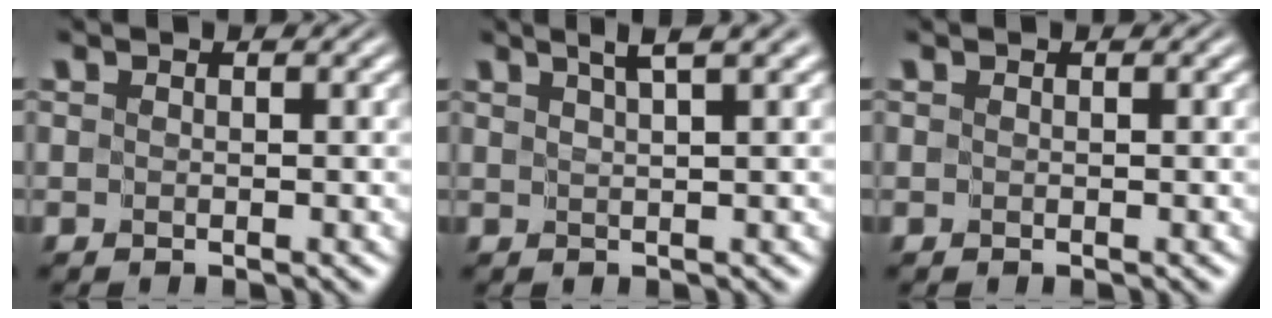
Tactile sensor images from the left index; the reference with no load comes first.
{"total": 2.5, "force": [1.8, 0.0, 1.7], "torque": [-0.013, 0.006, 0.024]}
{"total": 0.0}